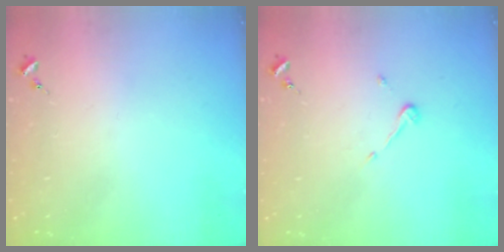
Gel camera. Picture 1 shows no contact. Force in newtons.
{"total": 3.6, "press": 3.6, "slide": 0.2}